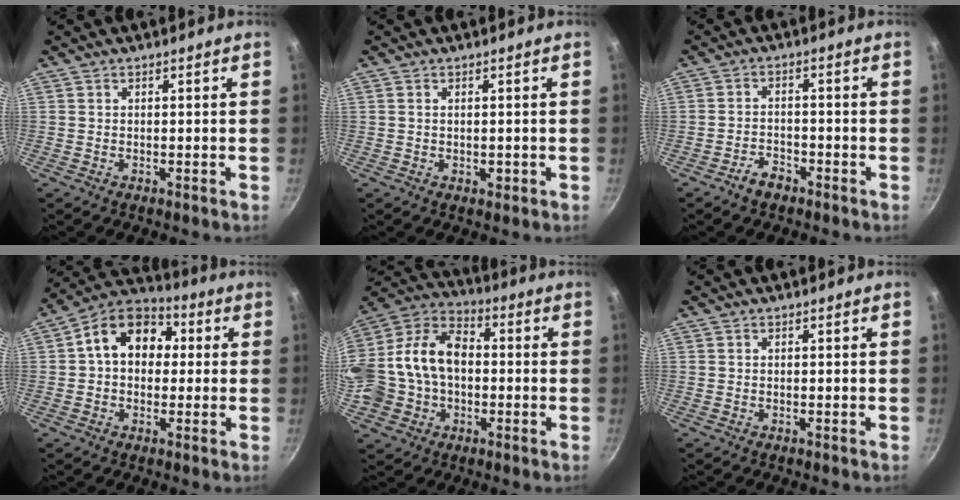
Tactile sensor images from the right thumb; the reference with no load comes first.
{"total": 1.3, "force": [-0.1, 0.7, 1.0], "torque": [-0.014, -0.001, -0.001]}
{"total": 3.5, "force": [-2.7, 1.8, 1.5], "torque": [-0.019, 0.027, -0.046]}
{"total": 13.2, "force": [1.9, 10.0, 8.5], "torque": [-0.097, 0.030, 0.009]}
{"total": 20.7, "force": [-1.4, 15.4, 13.8], "torque": [-0.266, 0.056, -0.032]}
{"total": 0.0}